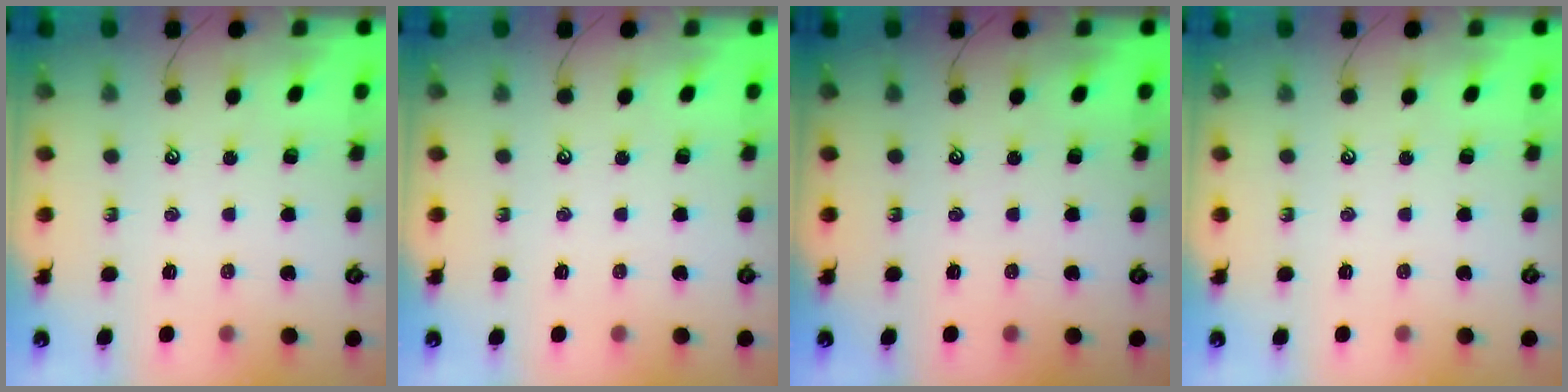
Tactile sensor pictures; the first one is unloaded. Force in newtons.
{"total": 0.0}
{"total": 0.0}
{"total": 0.0}